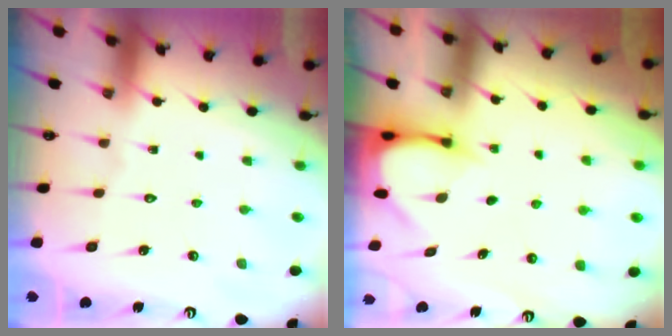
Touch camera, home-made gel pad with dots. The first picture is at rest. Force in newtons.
{"total": 3.7, "press": 3.7, "slide": 0.3}